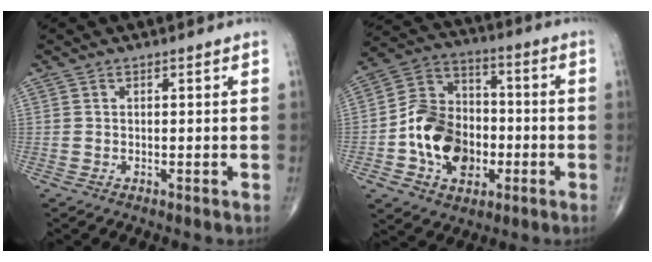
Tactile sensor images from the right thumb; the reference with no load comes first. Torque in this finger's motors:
{"motor_torque": [2.09, 2.02, 0.86, -1.02, 0.14]}